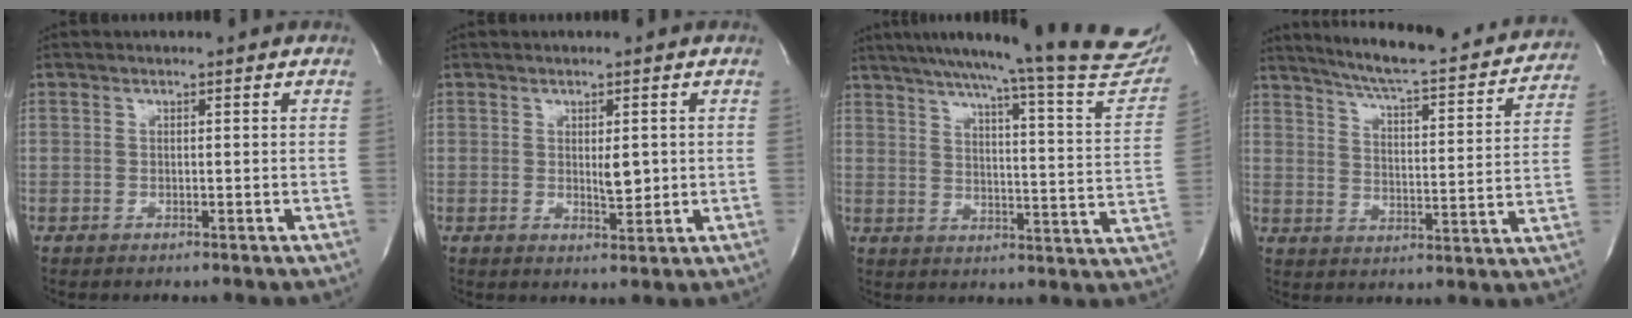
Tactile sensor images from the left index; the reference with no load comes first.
{"total": 2.8, "force": [0.3, 1.0, 2.6], "torque": [-0.043, -0.006, 0.008]}
{"total": 25.3, "force": [22.2, 0.4, 12.1], "torque": [-0.176, -0.072, 0.273]}
{"total": 22.9, "force": [20.7, 2.9, 9.3], "torque": [-0.142, -0.030, 0.266]}